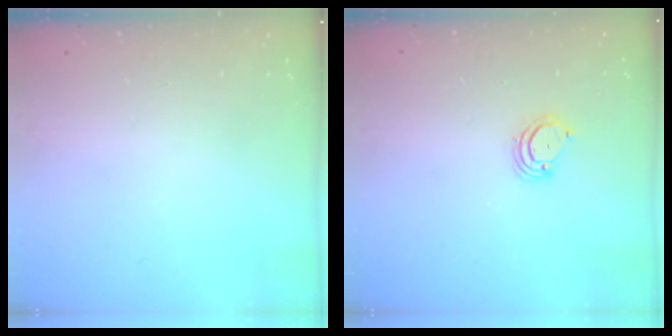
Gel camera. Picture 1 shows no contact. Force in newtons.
{"total": 3.5, "press": 3.5, "slide": 0.3}